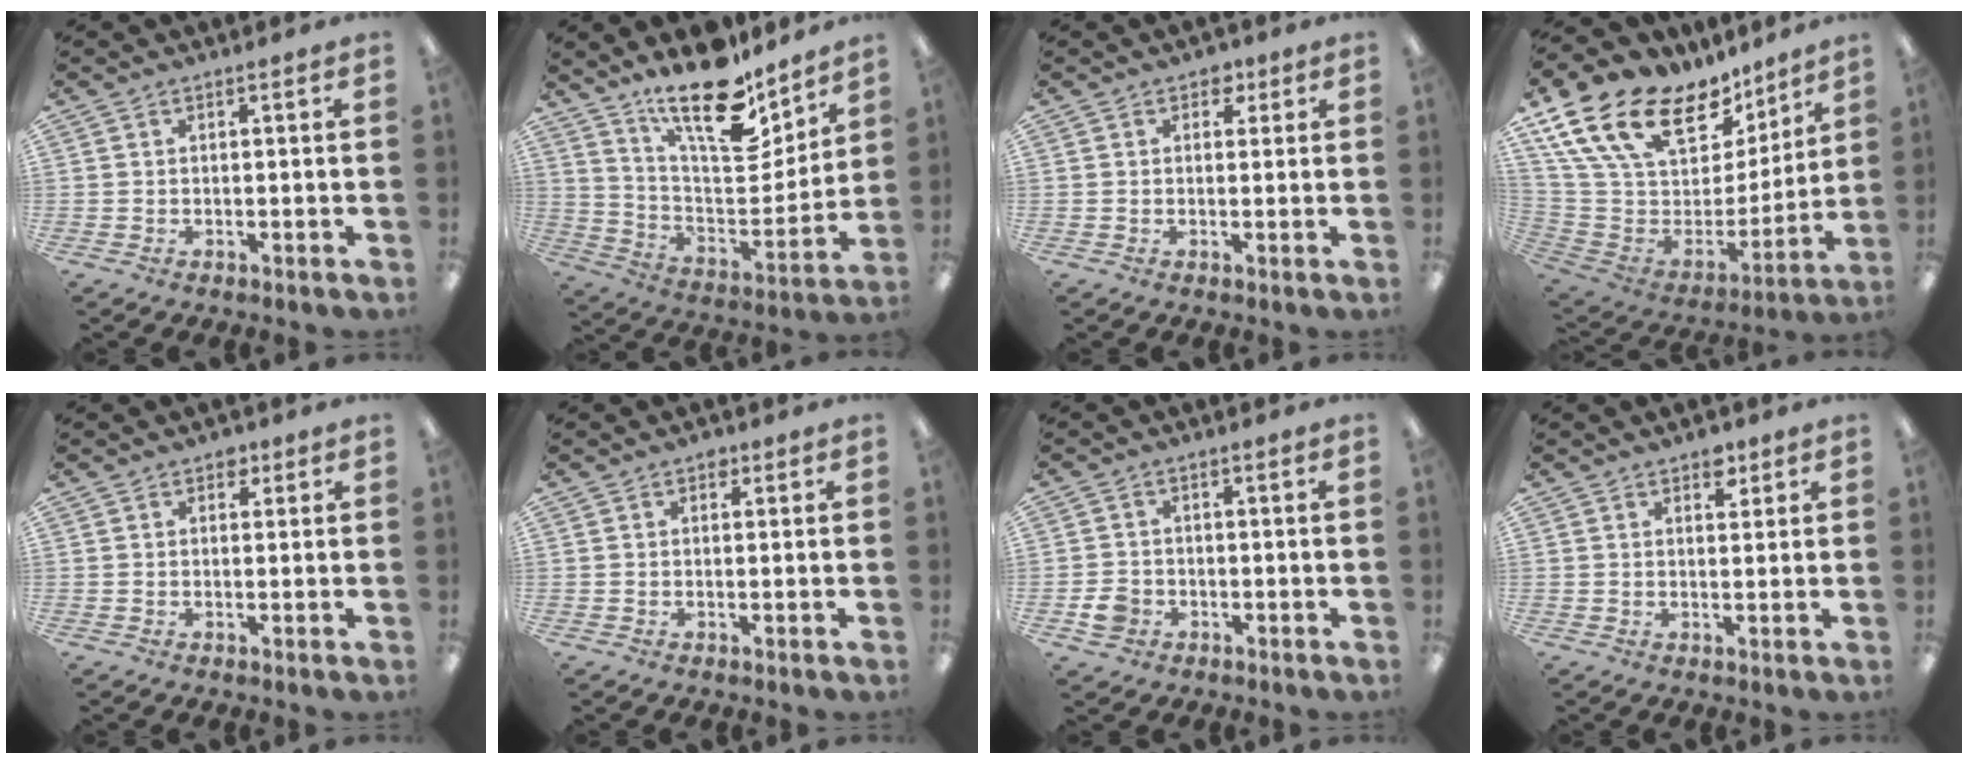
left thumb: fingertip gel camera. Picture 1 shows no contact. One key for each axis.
{"total": 20.2, "fx": 15.3, "fy": 7.0, "fz": 11.1, "tx": -0.182, "ty": -0.111, "tz": 0.265}
{"total": 2.7, "fx": 1.4, "fy": 2.1, "fz": 1.1, "tx": 0.000, "ty": -0.004, "tz": 0.020}
{"total": 23.0, "fx": 14.7, "fy": 12.5, "fz": 12.5, "tx": -0.232, "ty": -0.093, "tz": 0.280}
{"total": 2.2, "fx": 1.1, "fy": 1.6, "fz": 1.0, "tx": -0.004, "ty": -0.001, "tz": 0.016}
{"total": 1.3, "fx": 0.7, "fy": 1.0, "fz": 0.6, "tx": -0.005, "ty": 0.000, "tz": 0.010}
{"total": 3.8, "fx": -1.4, "fy": 3.2, "fz": 1.6, "tx": -0.031, "ty": 0.004, "tz": -0.026}
{"total": 3.6, "fx": 2.4, "fy": 2.1, "fz": 1.7, "tx": -0.005, "ty": -0.009, "tz": 0.037}